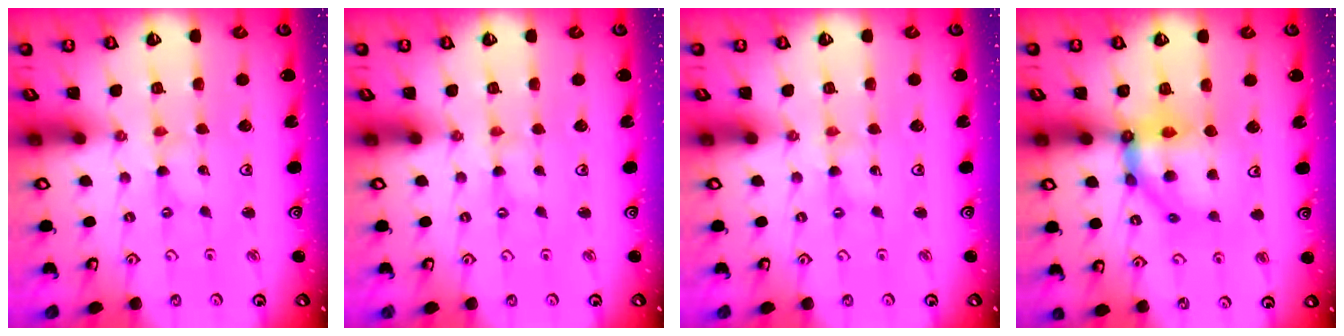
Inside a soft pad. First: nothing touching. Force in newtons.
{"total": 0.0}
{"total": 0.0}
{"total": 11.2, "press": 11.0, "slide": 2.2}